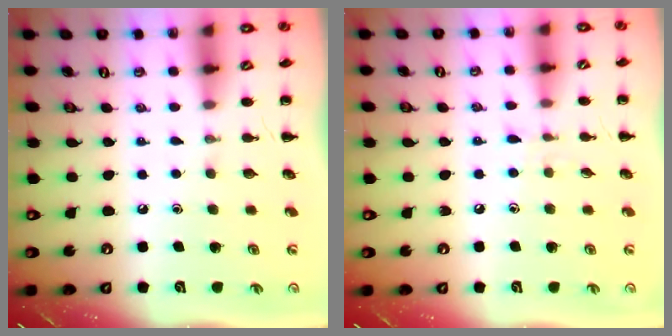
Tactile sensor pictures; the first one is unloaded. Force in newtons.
{"total": 4.4, "press": 4.0, "slide": 1.8}